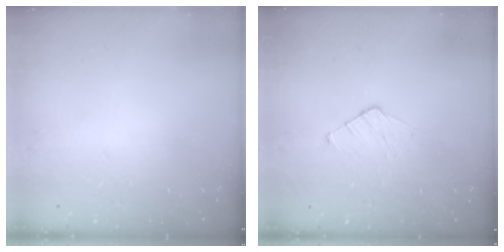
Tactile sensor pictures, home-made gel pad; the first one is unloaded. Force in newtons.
{"total": 5.2, "press": 5.2, "slide": 0.5}